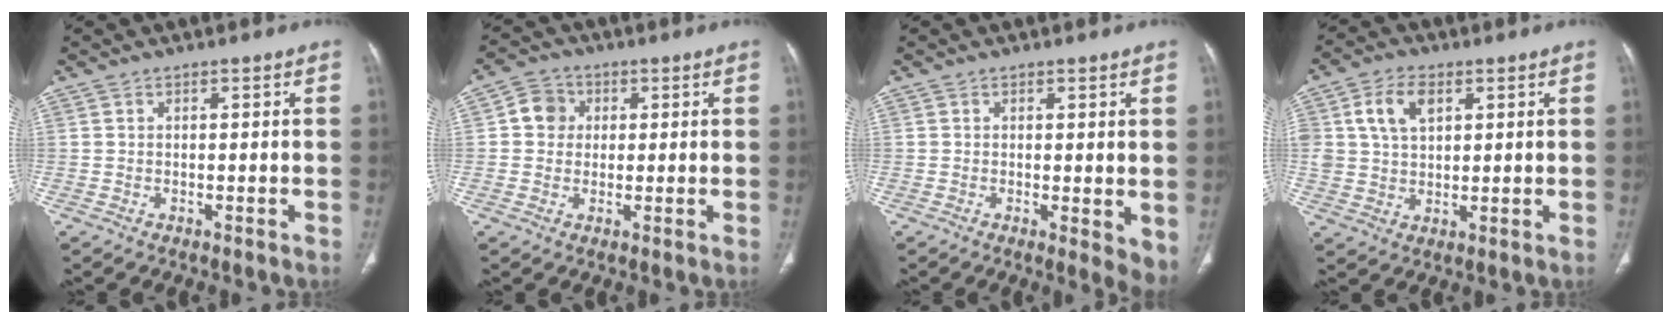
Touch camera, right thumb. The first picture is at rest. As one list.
[{"total": 5.2, "force": [0.9, 4.8, 1.9], "torque": [-0.012, 0.007, 0.007]}, {"total": 4.8, "force": [0.1, 1.9, 4.5], "torque": [-0.055, -0.014, 0.000]}, {"total": 8.0, "force": [2.9, 5.3, 5.3], "torque": [-0.087, -0.004, 0.057]}]